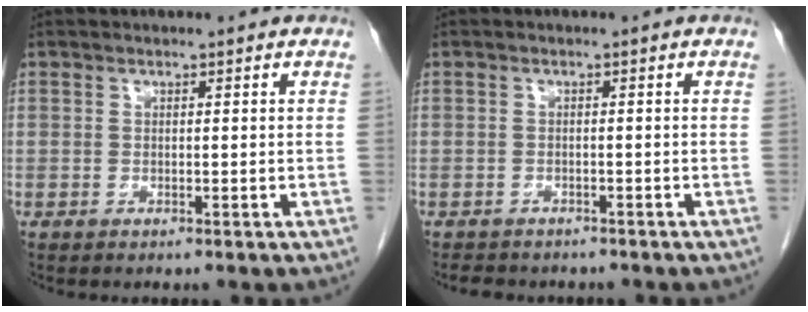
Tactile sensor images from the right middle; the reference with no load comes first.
{"total": 4.9, "force": [-4.2, 2.1, 1.5], "torque": [-0.026, -0.003, -0.051]}